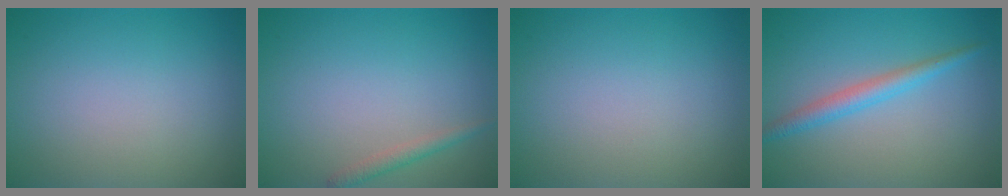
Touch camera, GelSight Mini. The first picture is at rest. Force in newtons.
{"total": 1.3, "press": 1.3, "slide": 0.1}
{"total": 0.0}
{"total": 2.4, "press": 2.4, "slide": 0.1}